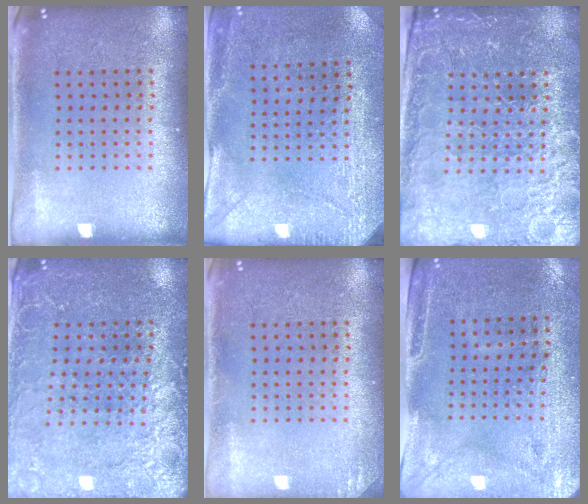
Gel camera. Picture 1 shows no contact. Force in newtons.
{"total": 2.9, "press": 2.3, "slide": 1.8}
{"total": 3.7, "press": 3.6, "slide": 1.0}
{"total": 2.7, "press": 2.7, "slide": 0.5}
{"total": 1.1, "press": 1.1, "slide": 0.1}
{"total": 3.0, "press": 2.5, "slide": 1.5}